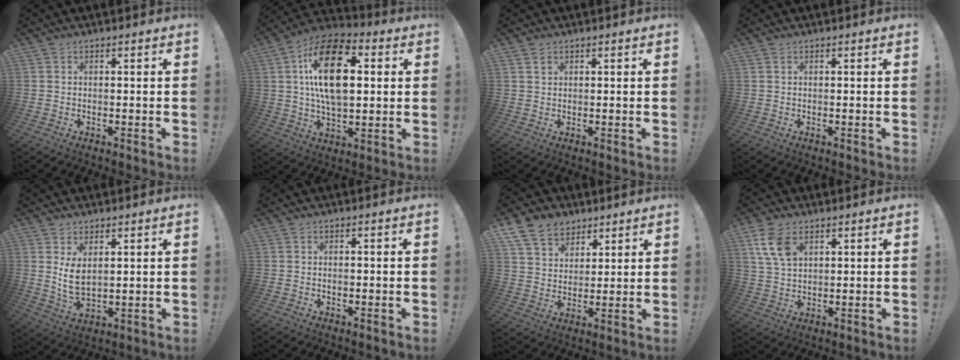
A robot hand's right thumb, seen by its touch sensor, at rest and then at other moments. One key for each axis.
{"total": 21.6, "fx": 3.7, "fy": 12.4, "fz": 17.3, "tx": -0.293, "ty": 0.008, "tz": 0.056}
{"total": 1.3, "fx": 0.7, "fy": 0.9, "fz": 0.5, "tx": 0.003, "ty": -0.003, "tz": 0.011}
{"total": 0.0}
{"total": 6.5, "fx": 2.6, "fy": 3.6, "fz": 4.7, "tx": -0.091, "ty": -0.018, "tz": 0.048}
{"total": 0.8, "fx": -0.4, "fy": 0.6, "fz": 0.3, "tx": -0.004, "ty": 0.003, "tz": -0.007}
{"total": 11.2, "fx": 7.4, "fy": 7.8, "fz": 3.1, "tx": -0.060, "ty": -0.046, "tz": 0.148}
{"total": 8.7, "fx": 4.3, "fy": 5.1, "fz": 5.6, "tx": -0.104, "ty": -0.012, "tz": 0.085}